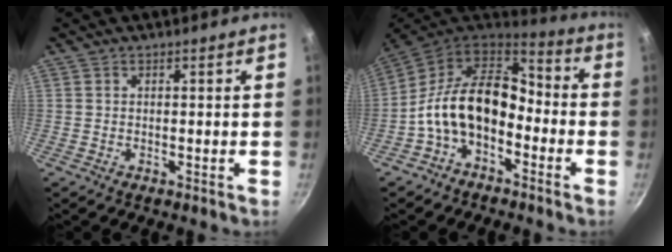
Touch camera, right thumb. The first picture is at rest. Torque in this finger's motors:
{"motor_torque": [0.67, 2.30, 1.28, -1.30, 0.28]}